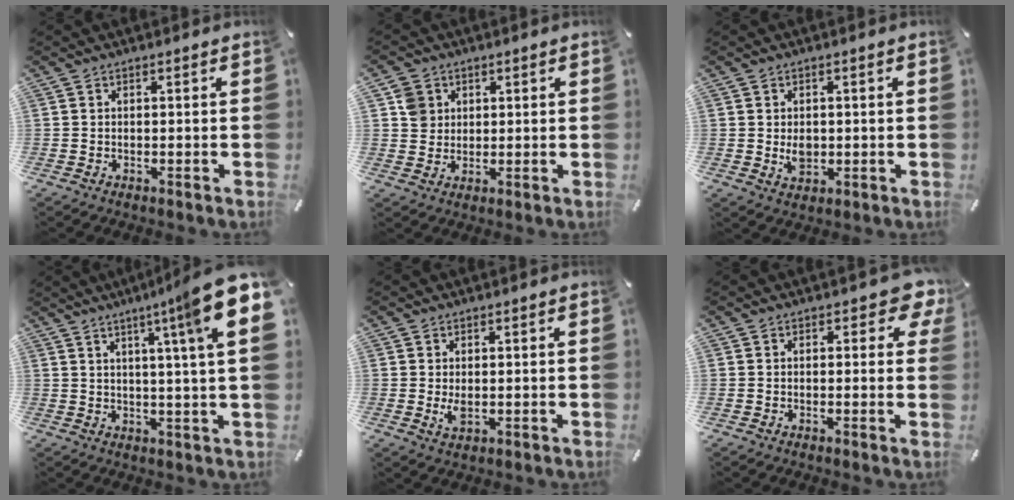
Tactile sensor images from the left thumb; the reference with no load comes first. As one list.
[{"total": 5.0, "force": [1.6, 4.7, 0.5], "torque": [0.000, 0.002, 0.028]}, {"total": 3.6, "force": [-0.2, 3.0, 2.0], "torque": [-0.027, -0.005, -0.006]}, {"total": 14.7, "force": [6.3, 0.0, 13.3], "torque": [-0.210, -0.038, 0.086]}, {"total": 2.4, "force": [0.0, 1.6, 1.8], "torque": [-0.040, -0.006, -0.006]}, {"total": 5.0, "force": [2.1, 2.9, 3.4], "torque": [-0.032, -0.005, 0.030]}]